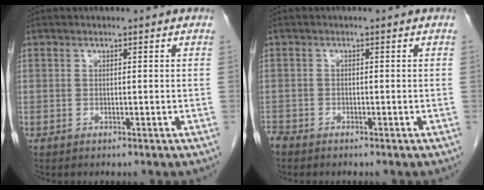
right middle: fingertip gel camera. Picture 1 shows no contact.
{"total": 1.6, "force": [-1.5, 0.5, 0.2], "torque": [-0.007, -0.002, -0.028]}